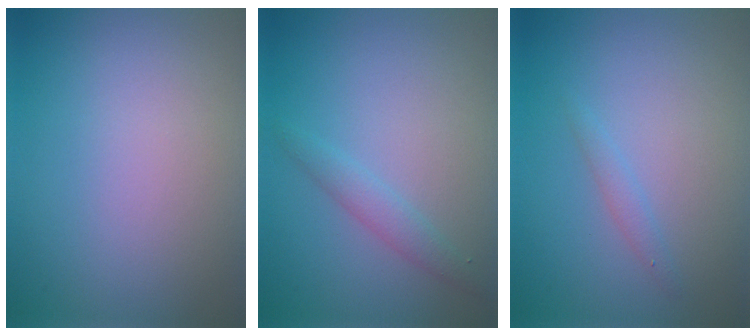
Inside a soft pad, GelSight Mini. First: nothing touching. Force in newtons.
{"total": 1.6, "press": 1.6, "slide": 0.1}
{"total": 0.9, "press": 0.9, "slide": 0.1}